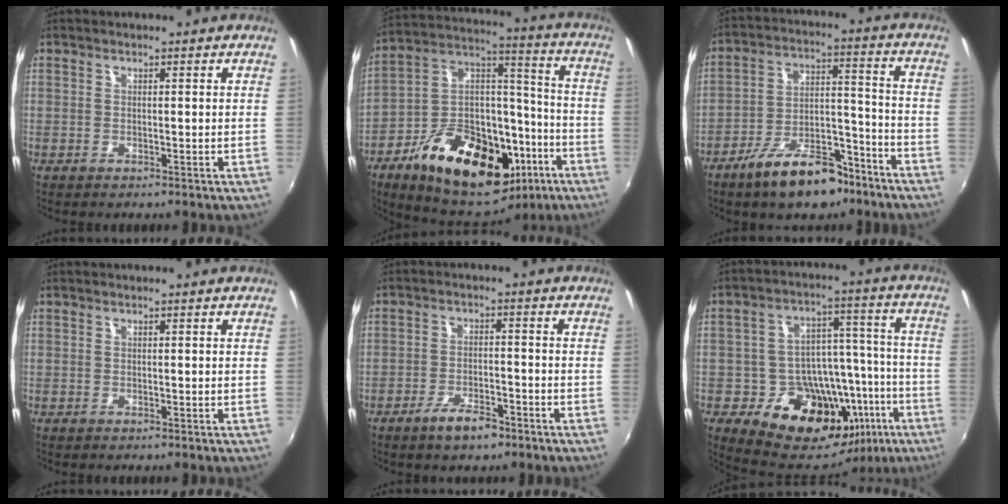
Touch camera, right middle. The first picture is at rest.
{"total": 27.6, "force": [-13.6, 15.2, 18.5], "torque": [-0.325, 0.032, -0.193]}
{"total": 14.4, "force": [-10.2, 6.0, 8.2], "torque": [-0.146, 0.020, -0.155]}
{"total": 0.0}
{"total": 5.7, "force": [-4.0, 2.0, 3.6], "torque": [-0.080, -0.001, -0.066]}
{"total": 21.8, "force": [-10.8, 15.0, 11.5], "torque": [-0.200, 0.033, -0.135]}